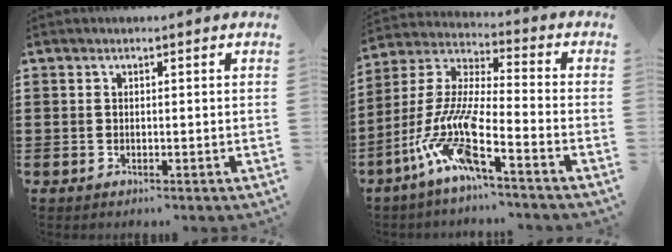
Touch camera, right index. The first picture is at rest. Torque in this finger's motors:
{"motor_torque": [2.14, 0.00, 1.05, 0.21]}